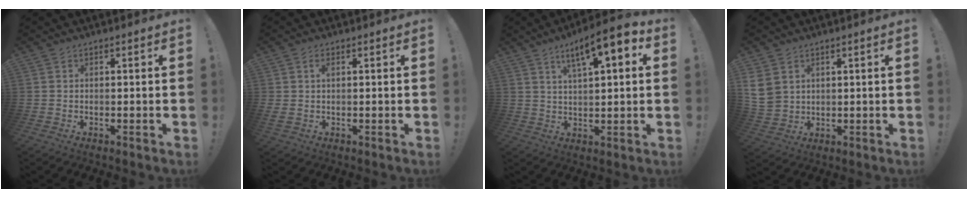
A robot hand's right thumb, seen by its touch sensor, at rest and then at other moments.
{"total": 2.0, "force": [0.6, 0.6, 1.8], "torque": [-0.033, 0.000, 0.008]}
{"total": 10.1, "force": [4.9, 2.1, 8.6], "torque": [-0.137, -0.024, 0.078]}
{"total": 6.7, "force": [2.9, 4.9, 3.6], "torque": [-0.085, -0.008, 0.059]}